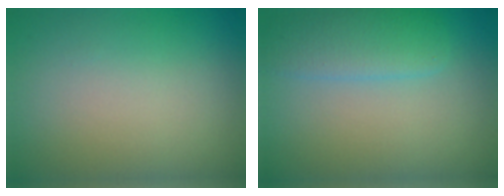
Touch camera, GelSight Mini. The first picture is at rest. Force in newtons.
{"total": 3.2, "press": 3.2, "slide": 0.1}